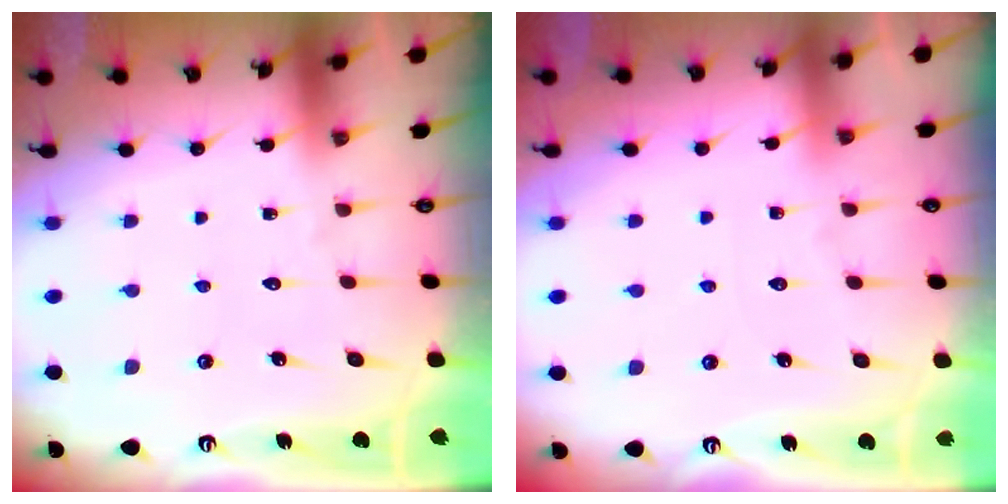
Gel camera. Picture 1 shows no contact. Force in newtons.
{"total": 1.9, "press": 1.8, "slide": 0.4}